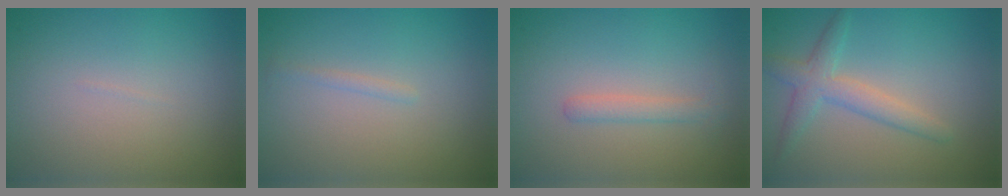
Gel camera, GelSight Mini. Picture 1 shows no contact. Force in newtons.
{"total": 0.6, "press": 0.6, "slide": 0.0}
{"total": 1.4, "press": 1.4, "slide": 0.0}
{"total": 3.0, "press": 3.0, "slide": 0.1}